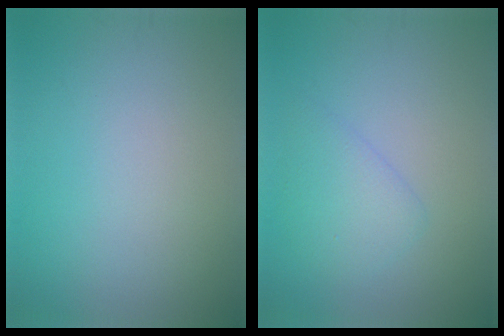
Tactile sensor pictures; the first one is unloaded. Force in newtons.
{"total": 2.5, "press": 2.4, "slide": 0.2}